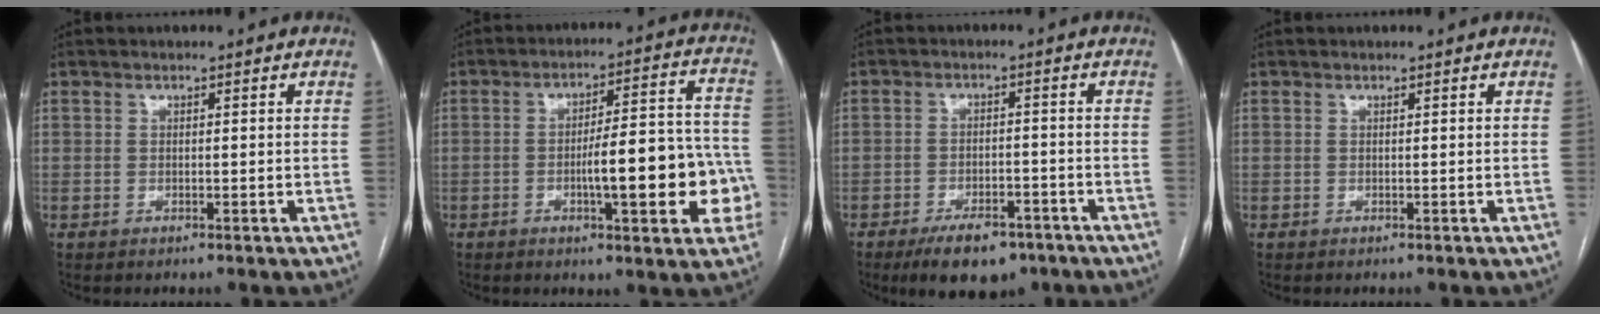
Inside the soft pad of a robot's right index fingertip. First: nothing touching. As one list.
[{"total": 14.8, "force": [-4.0, 3.1, 13.9], "torque": [-0.172, 0.033, -0.049]}, {"total": 8.3, "force": [-5.9, 3.6, 4.6], "torque": [-0.073, -0.001, -0.090]}, {"total": 0.0}]